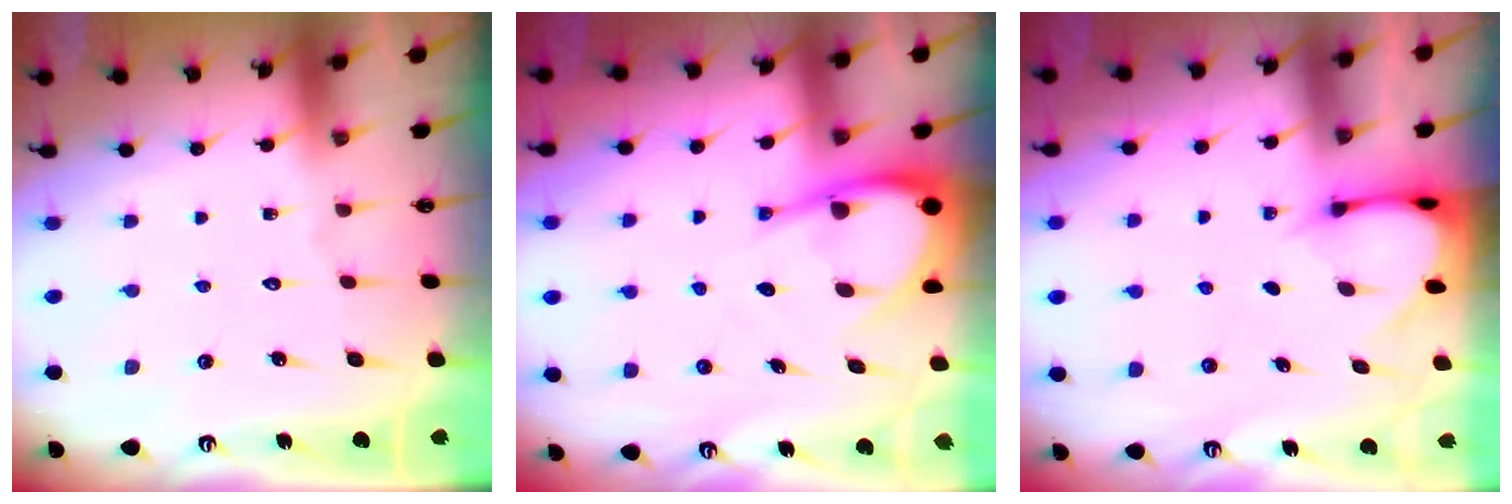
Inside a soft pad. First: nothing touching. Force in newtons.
{"total": 8.3, "press": 8.3, "slide": 1.0}
{"total": 2.8, "press": 2.8, "slide": 0.3}